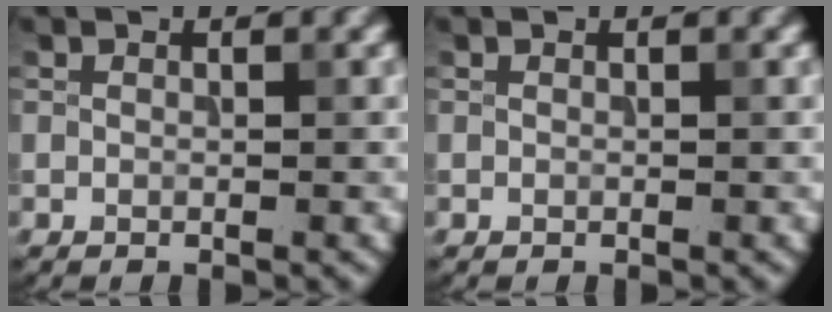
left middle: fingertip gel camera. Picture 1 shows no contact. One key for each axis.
{"total": 0.0}